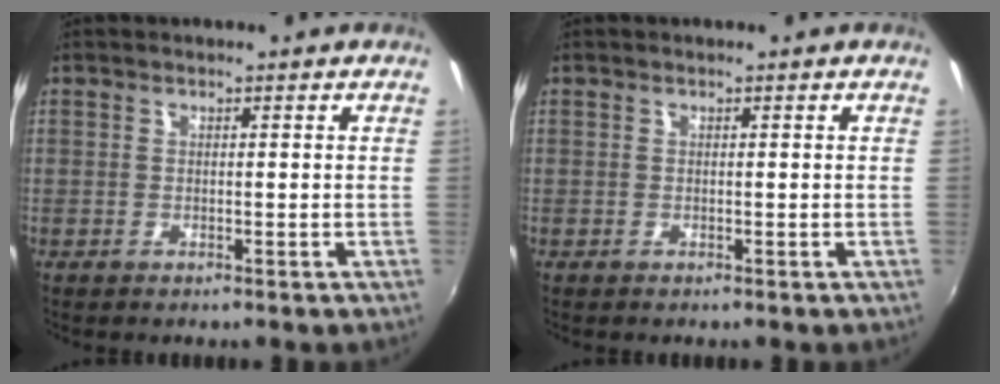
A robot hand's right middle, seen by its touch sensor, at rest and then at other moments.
{"total": 0.0}